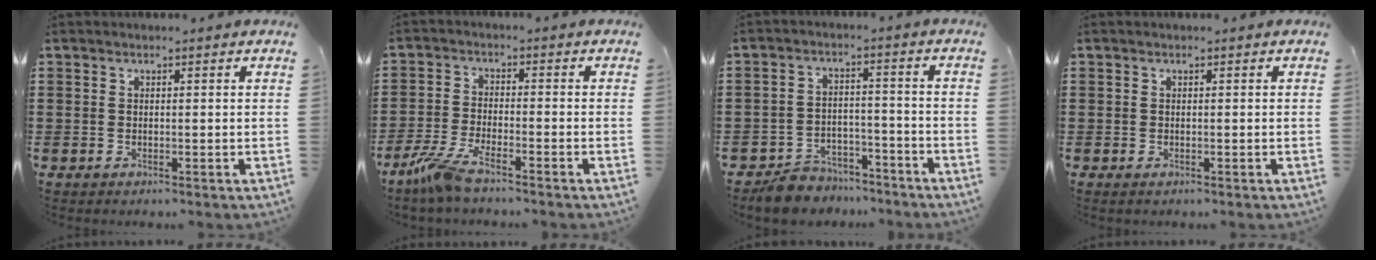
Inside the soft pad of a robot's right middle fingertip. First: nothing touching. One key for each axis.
{"total": 5.6, "fx": -4.2, "fy": 0.6, "fz": 3.5, "tx": -0.098, "ty": -0.018, "tz": -0.087}
{"total": 5.5, "fx": -5.3, "fy": 1.5, "fz": 0.3, "tx": -0.005, "ty": 0.021, "tz": -0.106}
{"total": 0.0}